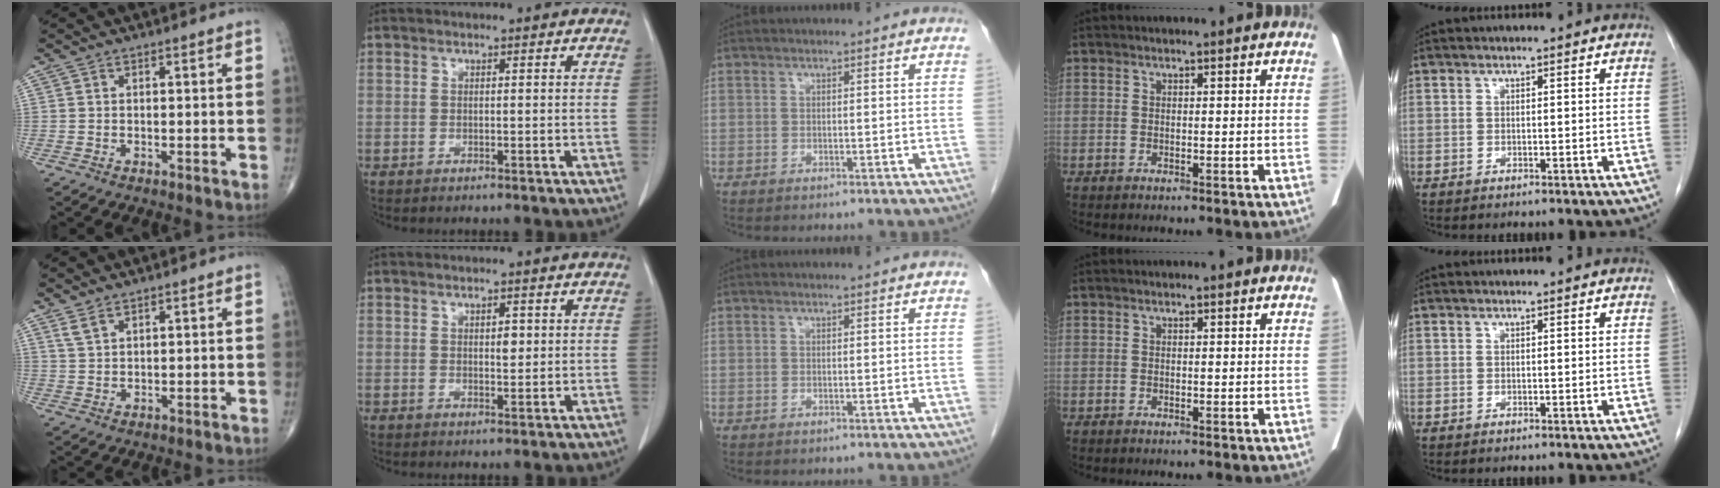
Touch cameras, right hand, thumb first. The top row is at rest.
{"thumb": {"total": 2.2, "force": [1.7, 0.8, 1.2], "torque": [-0.027, -0.003, 0.042]}, "index": {"total": 2.0, "force": [0.5, 0.8, 1.7], "torque": [-0.029, -0.003, 0.010]}}